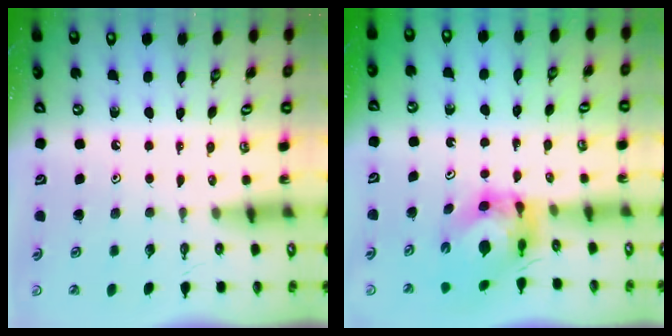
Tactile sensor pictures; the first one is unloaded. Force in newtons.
{"total": 6.1, "press": 6.1, "slide": 0.5}